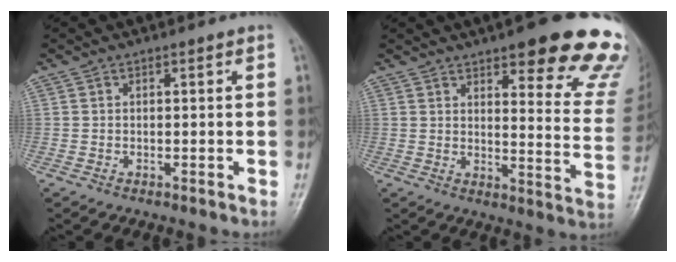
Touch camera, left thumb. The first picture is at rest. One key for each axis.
{"total": 21.6, "fx": 14.6, "fy": 5.7, "fz": 14.8, "tx": -0.145, "ty": -0.069, "tz": 0.171}